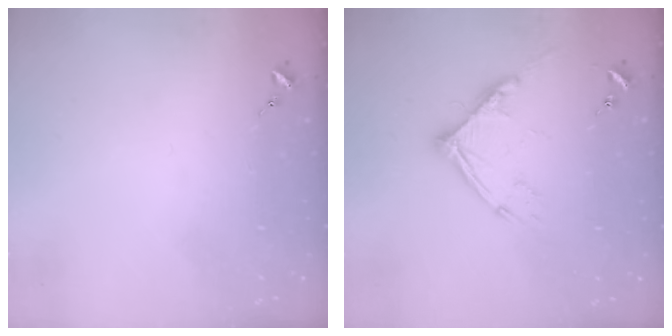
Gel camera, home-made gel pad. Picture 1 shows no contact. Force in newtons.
{"total": 10.7, "press": 10.6, "slide": 1.1}